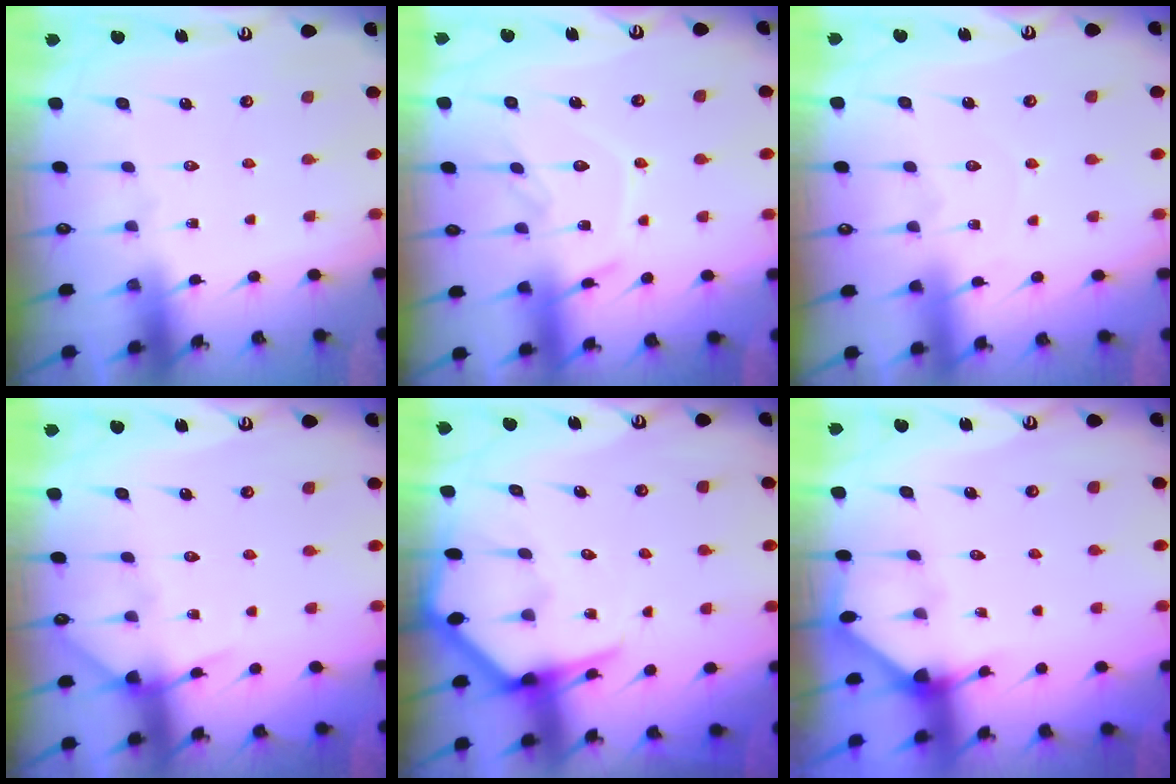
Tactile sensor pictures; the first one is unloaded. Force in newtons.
{"total": 11.8, "press": 11.8, "slide": 0.7}
{"total": 2.6, "press": 2.6, "slide": 0.3}
{"total": 4.7, "press": 4.7, "slide": 0.6}
{"total": 5.6, "press": 5.5, "slide": 0.7}
{"total": 2.7, "press": 2.7, "slide": 0.2}